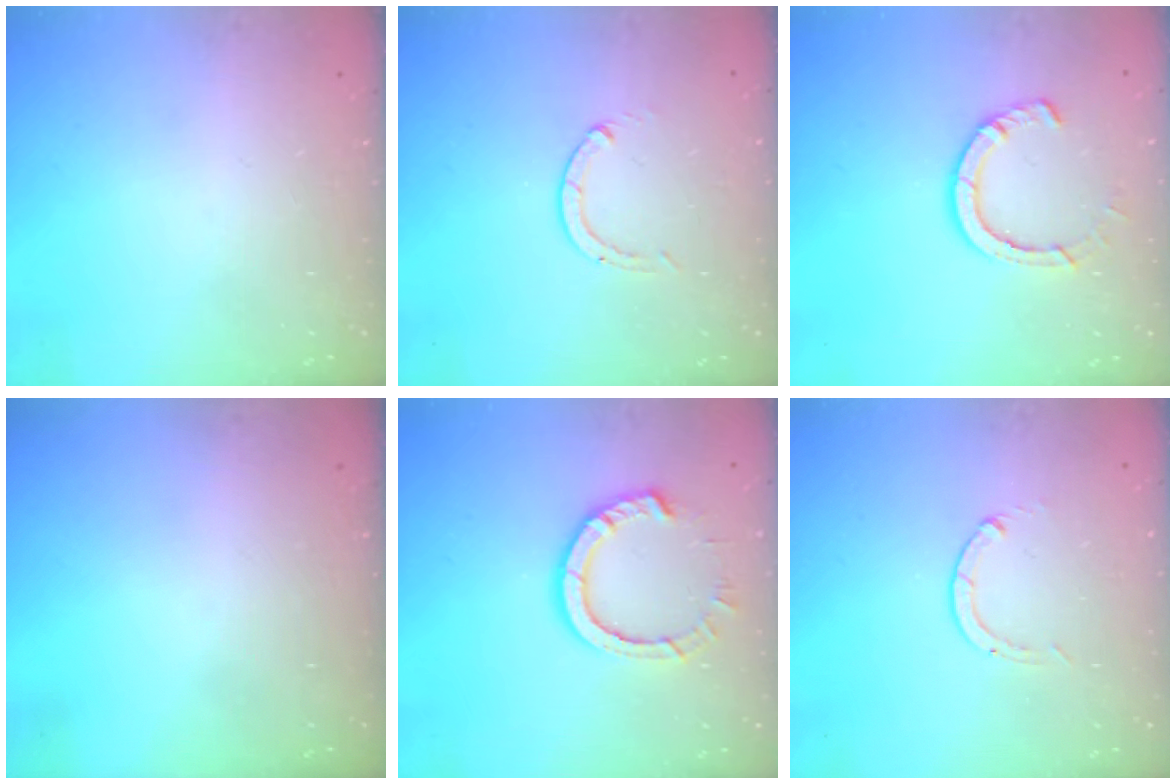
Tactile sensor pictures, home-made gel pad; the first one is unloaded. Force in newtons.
{"total": 0.0}
{"total": 7.5, "press": 7.4, "slide": 1.0}
{"total": 0.0}
{"total": 9.4, "press": 9.3, "slide": 0.9}
{"total": 0.0}